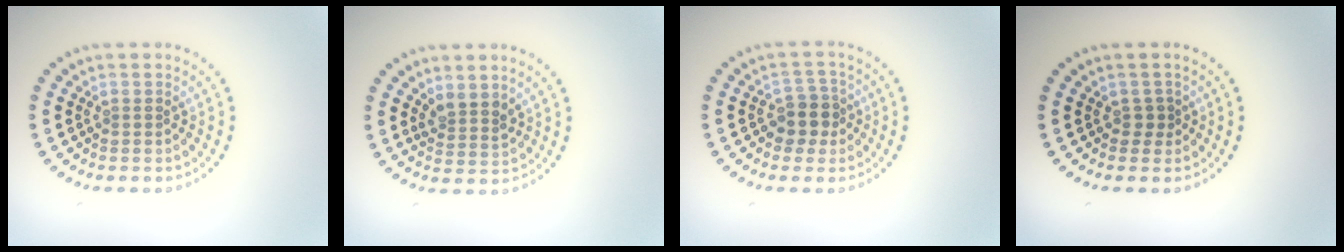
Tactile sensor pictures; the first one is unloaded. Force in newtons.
{"total": 2.1, "press": 1.7, "slide": 1.2}
{"total": 2.6, "press": 2.3, "slide": 1.3}
{"total": 1.0, "press": 0.8, "slide": 0.5}